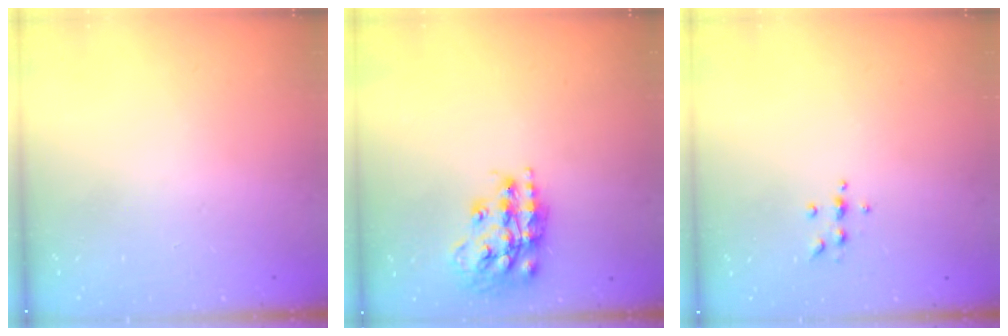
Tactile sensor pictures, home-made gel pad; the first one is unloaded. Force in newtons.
{"total": 16.8, "press": 16.7, "slide": 1.5}
{"total": 5.7, "press": 5.7, "slide": 0.5}